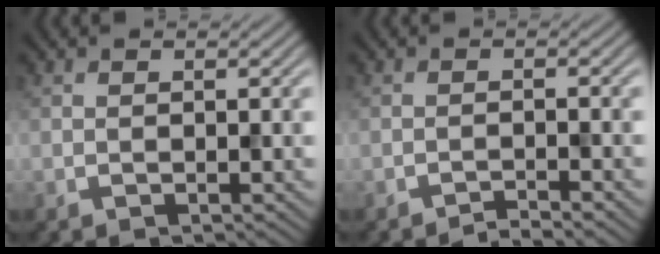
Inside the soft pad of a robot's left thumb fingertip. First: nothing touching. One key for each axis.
{"total": 1.8, "fx": -1.6, "fy": 0.1, "fz": 0.9, "tx": -0.006, "ty": 0.004, "tz": -0.035}